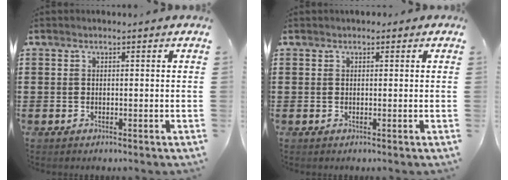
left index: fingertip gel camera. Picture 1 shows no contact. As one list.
[{"total": 0.6, "force": [0.3, 0.5, 0.2], "torque": [-0.005, 0.004, 0.006]}]